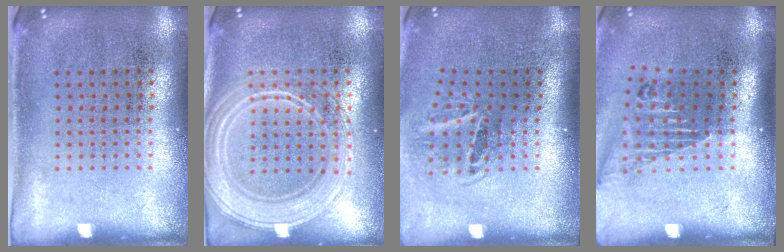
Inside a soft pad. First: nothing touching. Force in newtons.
{"total": 2.5, "press": 2.5, "slide": 0.4}
{"total": 1.9, "press": 1.3, "slide": 1.4}
{"total": 1.6, "press": 1.3, "slide": 0.9}